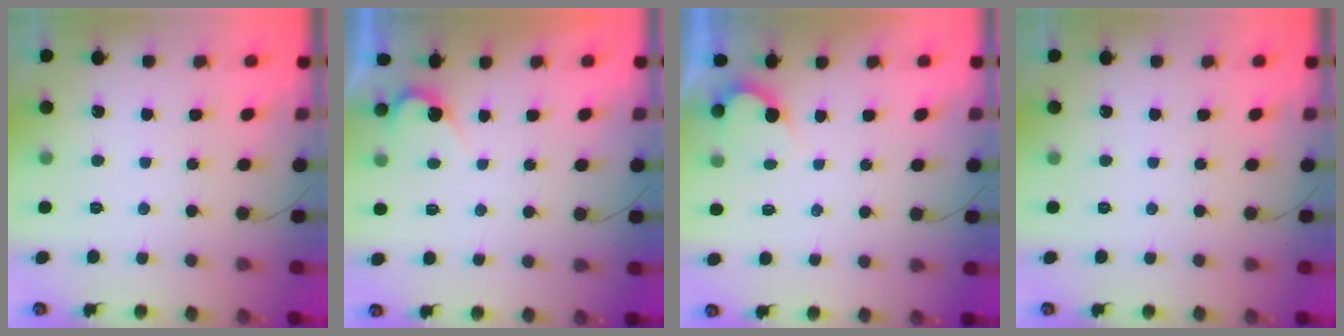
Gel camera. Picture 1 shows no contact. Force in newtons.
{"total": 3.0, "press": 3.0, "slide": 0.3}
{"total": 2.3, "press": 2.3, "slide": 0.1}
{"total": 0.0}